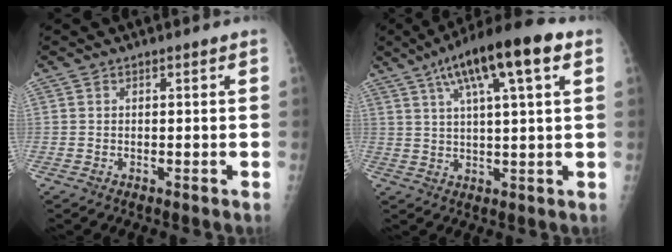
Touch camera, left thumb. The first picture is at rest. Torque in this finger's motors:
{"motor_torque": [0.80, -0.04, 1.20, -0.89, 0.36]}